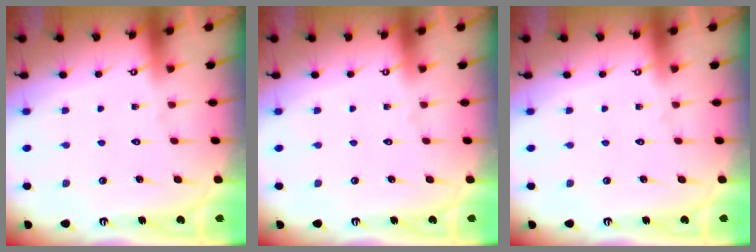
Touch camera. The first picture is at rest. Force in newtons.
{"total": 0.0}
{"total": 0.0}